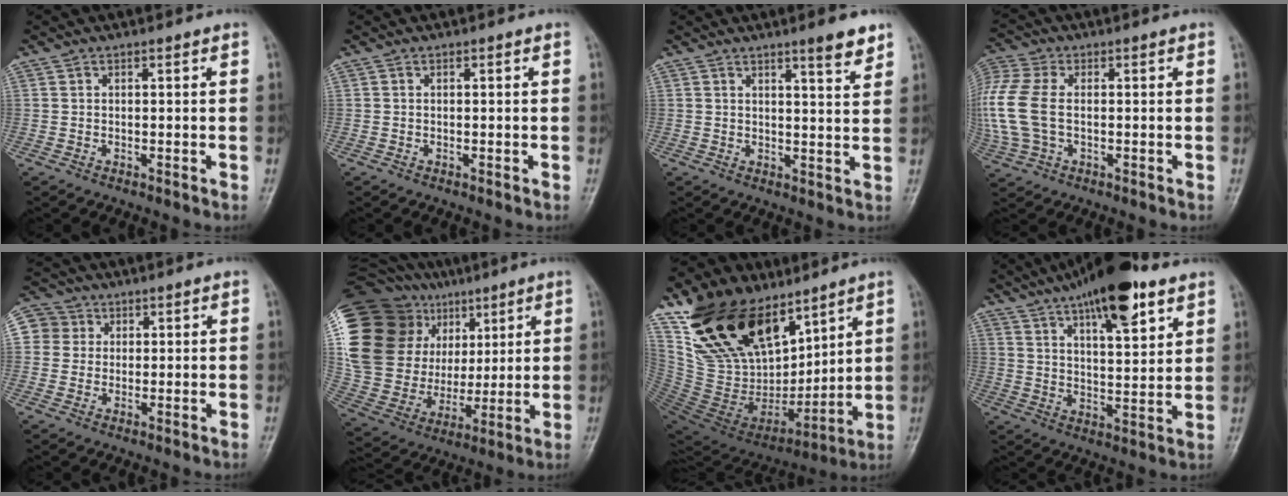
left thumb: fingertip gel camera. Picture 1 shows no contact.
{"total": 0.0}
{"total": 5.4, "force": [3.9, 0.6, 3.7], "torque": [-0.042, -0.029, 0.054]}
{"total": 12.4, "force": [0.1, 7.9, 9.7], "torque": [-0.248, 0.014, 0.003]}
{"total": 6.3, "force": [1.7, 6.0, 1.2], "torque": [-0.001, 0.010, 0.026]}
{"total": 32.3, "force": [14.6, 22.1, 18.5], "torque": [-0.374, 0.035, 0.293]}
{"total": 31.3, "force": [17.9, 16.4, 19.8], "torque": [-0.338, -0.047, 0.336]}
{"total": 18.6, "force": [11.5, 6.1, 13.2], "torque": [-0.191, -0.037, 0.186]}